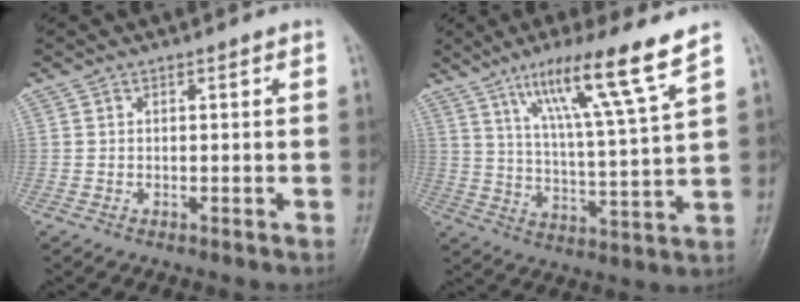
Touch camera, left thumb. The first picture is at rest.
{"total": 14.8, "force": [9.3, -0.1, 11.6], "torque": [-0.193, -0.045, 0.158]}